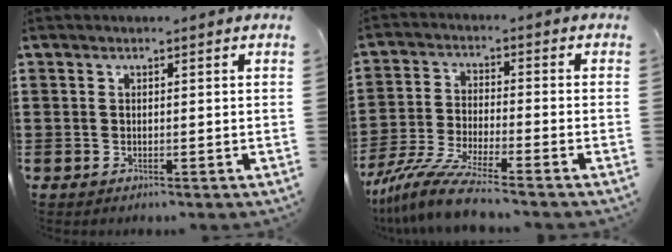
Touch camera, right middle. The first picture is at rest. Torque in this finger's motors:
{"motor_torque": [1.36, -0.78, 0.54, 0.10]}